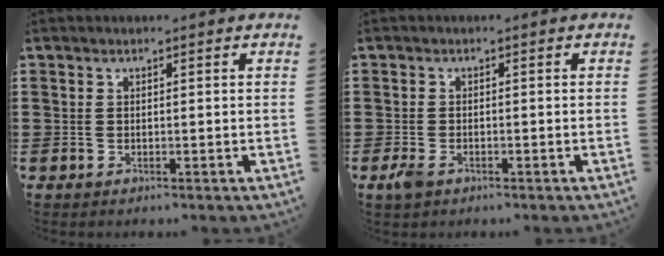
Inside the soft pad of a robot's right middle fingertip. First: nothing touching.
{"total": 3.1, "force": [-1.9, 1.3, 2.0], "torque": [-0.064, -0.006, -0.043]}